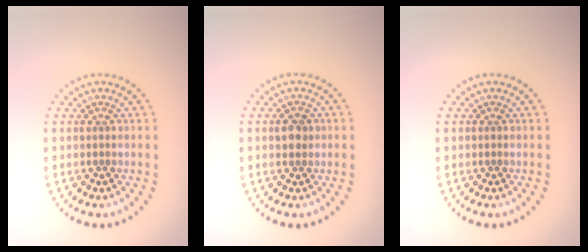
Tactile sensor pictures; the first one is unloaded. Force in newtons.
{"total": 1.7, "press": 1.6, "slide": 0.3}
{"total": 0.0}